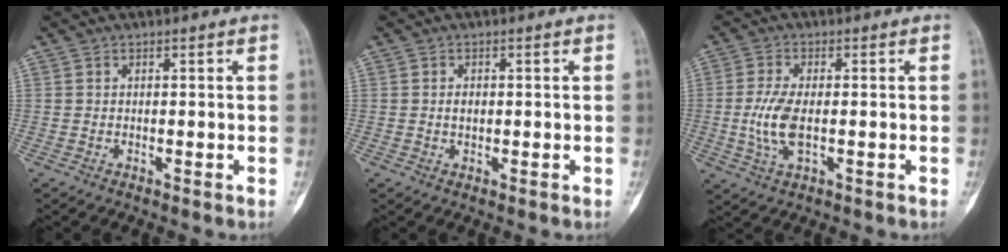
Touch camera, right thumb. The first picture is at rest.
{"total": 1.5, "force": [0.1, 1.0, 1.1], "torque": [-0.013, 0.001, 0.001]}
{"total": 7.0, "force": [-0.8, 3.1, 6.3], "torque": [-0.143, -0.005, -0.015]}